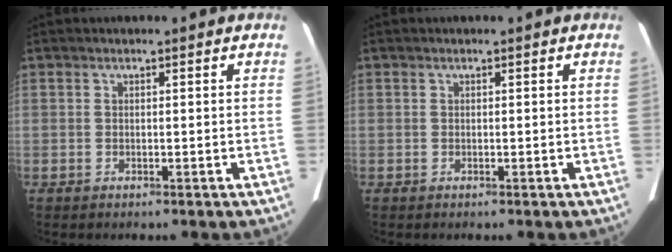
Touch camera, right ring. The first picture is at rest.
{"total": 0.0}